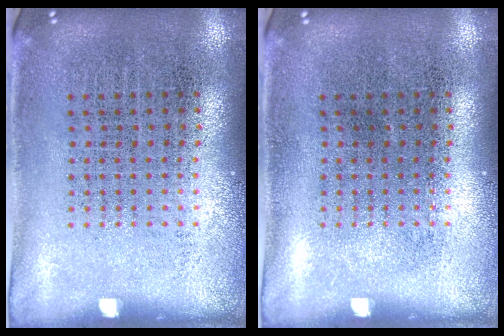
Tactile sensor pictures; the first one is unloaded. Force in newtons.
{"total": 0.0}